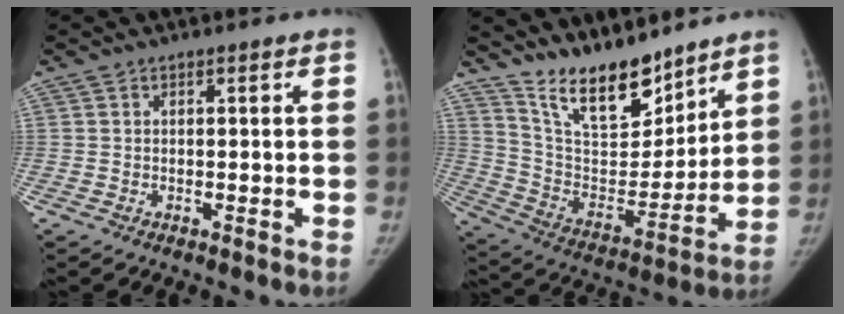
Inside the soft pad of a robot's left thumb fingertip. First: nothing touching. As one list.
[{"total": 16.4, "force": [13.5, 5.8, 7.4], "torque": [-0.079, -0.093, 0.251]}]